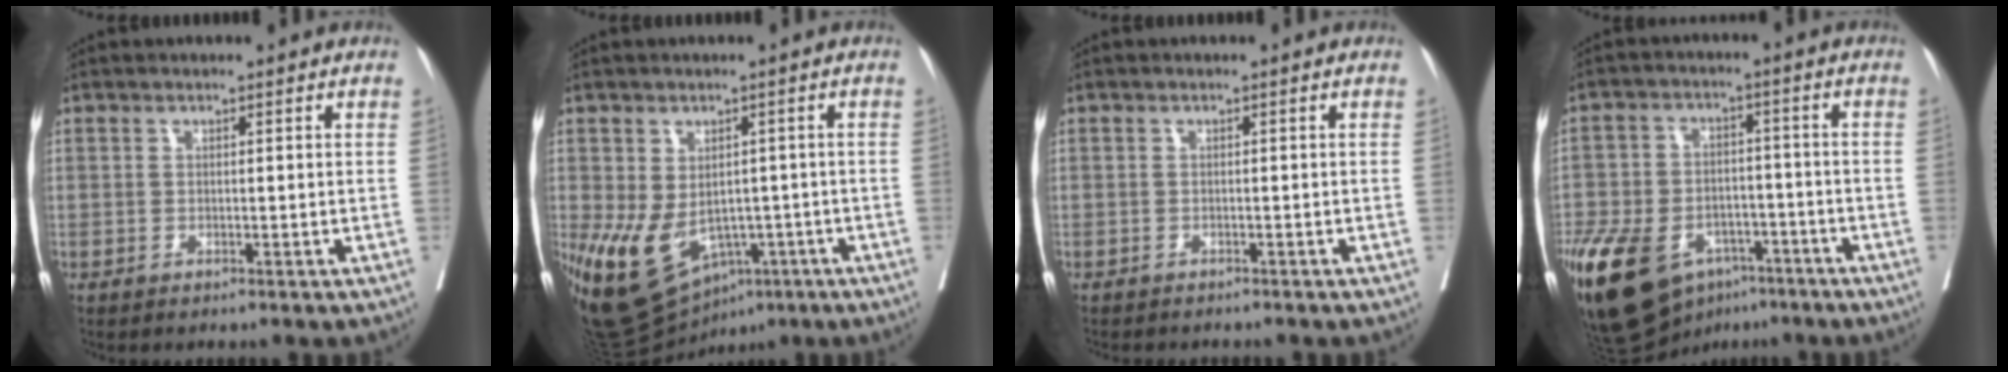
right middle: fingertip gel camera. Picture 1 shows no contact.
{"total": 14.5, "force": [-5.6, 9.6, 9.3], "torque": [-0.177, -0.011, -0.065]}
{"total": 4.2, "force": [-3.8, 0.9, 1.6], "torque": [-0.024, -0.006, -0.045]}
{"total": 21.0, "force": [-11.7, 12.1, 12.5], "torque": [-0.303, -0.014, -0.189]}